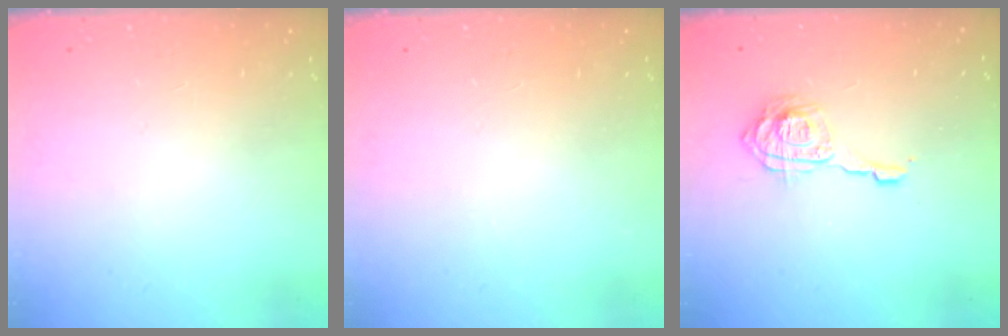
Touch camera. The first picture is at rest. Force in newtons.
{"total": 0.0}
{"total": 10.3, "press": 10.3, "slide": 1.0}